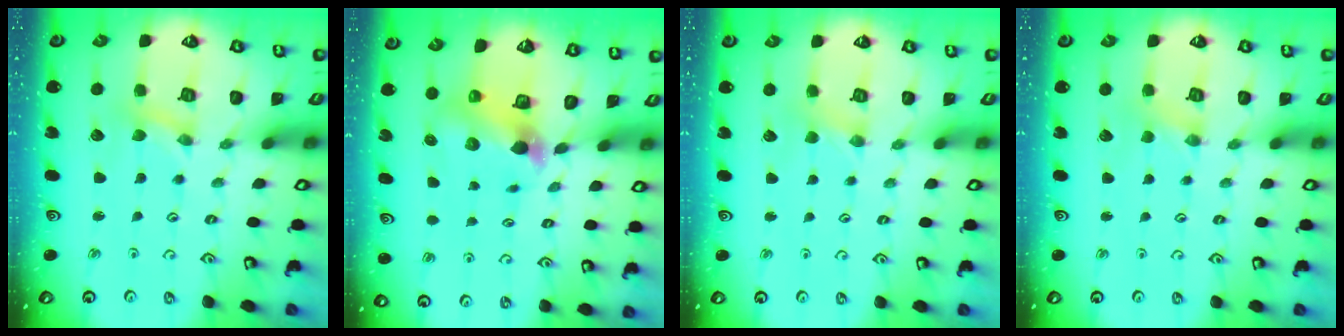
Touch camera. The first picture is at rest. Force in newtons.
{"total": 6.4, "press": 6.4, "slide": 0.5}
{"total": 2.1, "press": 2.0, "slide": 0.4}
{"total": 1.4, "press": 1.4, "slide": 0.2}